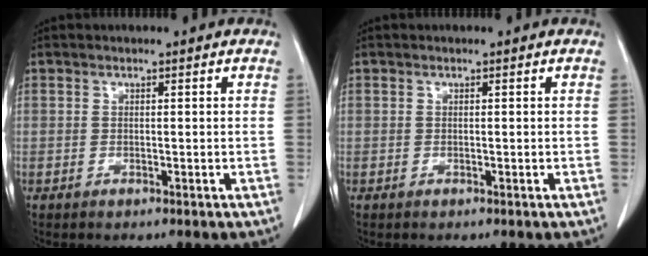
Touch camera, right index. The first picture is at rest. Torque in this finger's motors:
{"motor_torque": [-0.02, 0.02, 0.00, 0.00]}